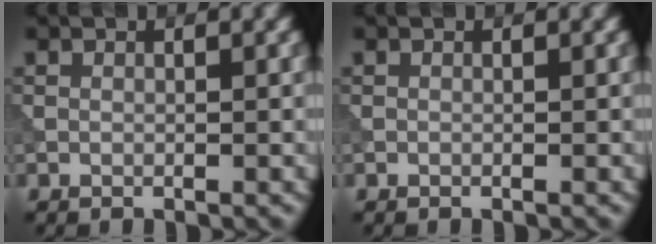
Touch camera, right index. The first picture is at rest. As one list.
[{"total": 0.0}]